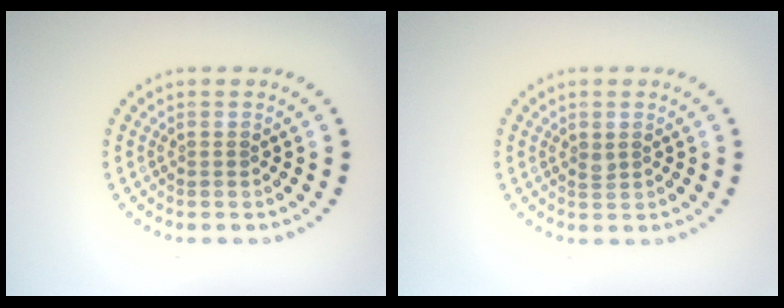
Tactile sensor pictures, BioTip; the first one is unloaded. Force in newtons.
{"total": 0.6, "press": 0.6, "slide": 0.3}